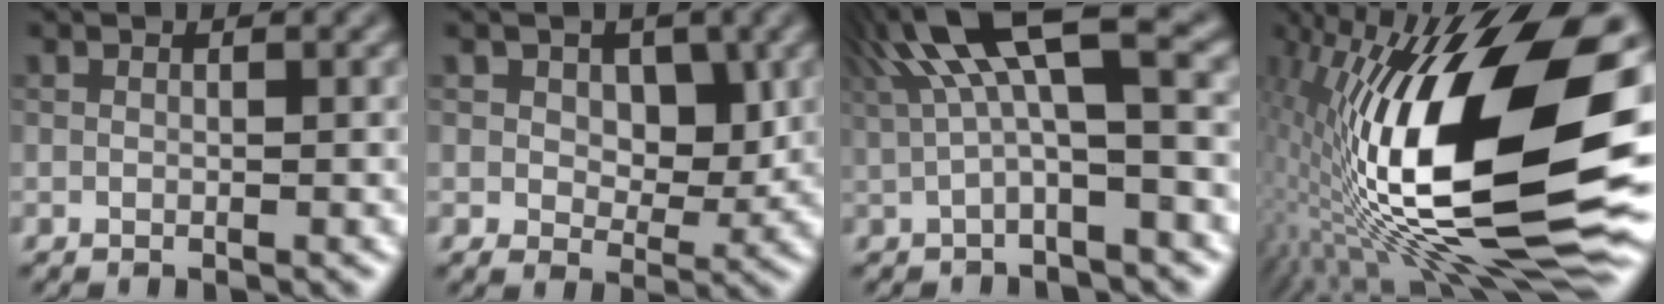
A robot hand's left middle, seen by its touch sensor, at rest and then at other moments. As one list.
[{"total": 4.7, "force": [1.6, 3.3, 3.0], "torque": [-0.042, -0.008, 0.017]}, {"total": 8.1, "force": [2.7, 2.1, 7.3], "torque": [-0.140, 0.020, 0.043]}, {"total": 19.5, "force": [0.6, 7.4, 18.0], "torque": [-0.325, 0.025, -0.005]}]